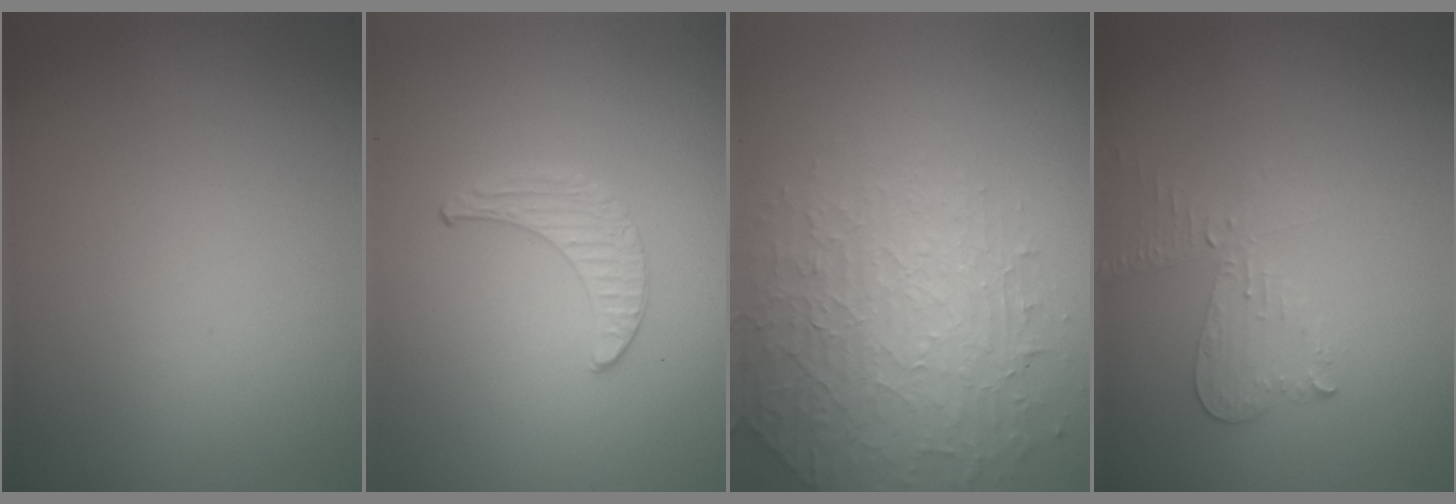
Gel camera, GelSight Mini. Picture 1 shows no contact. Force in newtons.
{"total": 1.0, "press": 1.0, "slide": 0.3}
{"total": 4.0, "press": 3.5, "slide": 2.0}
{"total": 2.4, "press": 2.3, "slide": 0.5}